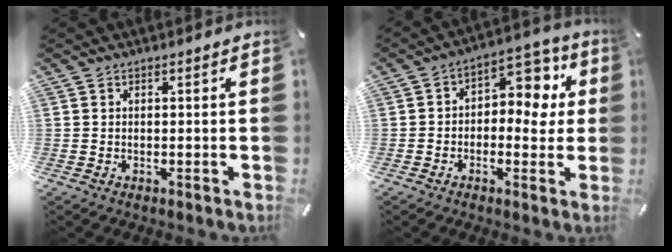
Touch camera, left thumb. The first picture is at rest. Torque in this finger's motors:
{"motor_torque": [0.33, -0.13, -0.13, 0.16, -0.03]}